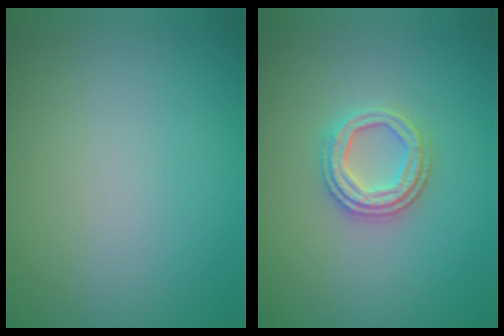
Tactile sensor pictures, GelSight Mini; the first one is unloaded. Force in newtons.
{"total": 3.3, "press": 2.9, "slide": 1.5}